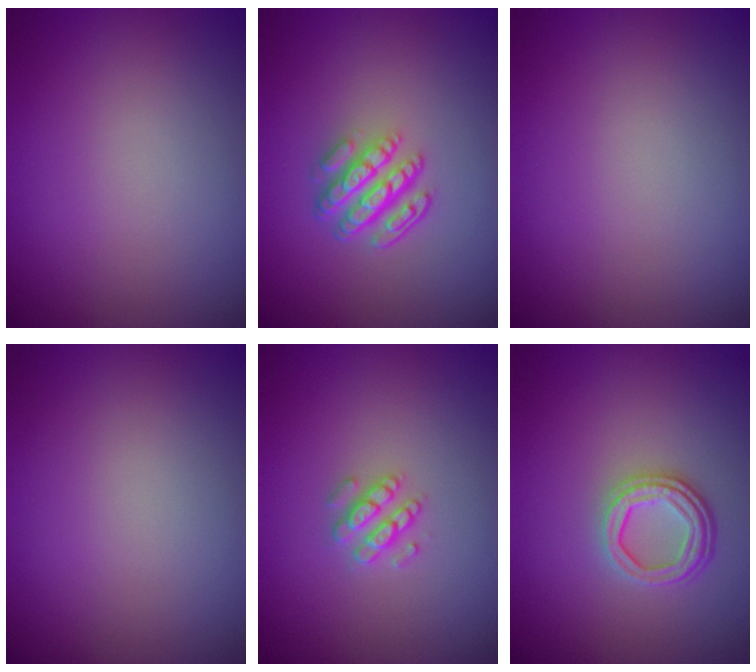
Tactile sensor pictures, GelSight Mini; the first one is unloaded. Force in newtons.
{"total": 4.5, "press": 3.1, "slide": 3.2}
{"total": 0.0}
{"total": 0.0}
{"total": 2.1, "press": 2.0, "slide": 0.5}
{"total": 3.4, "press": 2.6, "slide": 2.2}